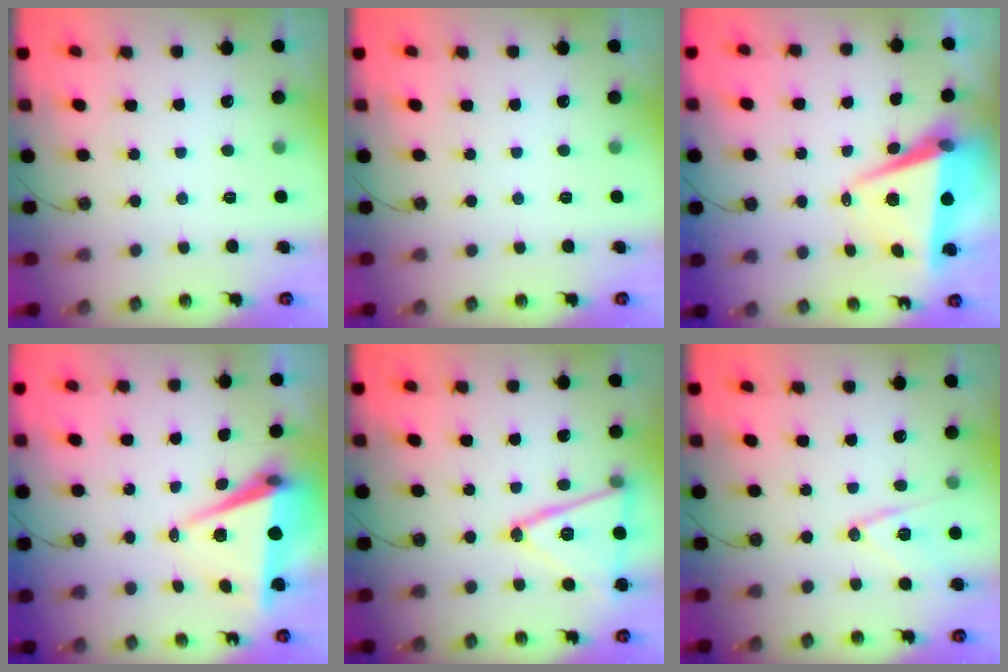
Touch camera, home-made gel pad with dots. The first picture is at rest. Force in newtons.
{"total": 0.0}
{"total": 8.0, "press": 6.8, "slide": 4.1}
{"total": 7.2, "press": 5.8, "slide": 4.2}
{"total": 17.0, "press": 16.6, "slide": 3.4}
{"total": 12.1, "press": 11.7, "slide": 3.1}